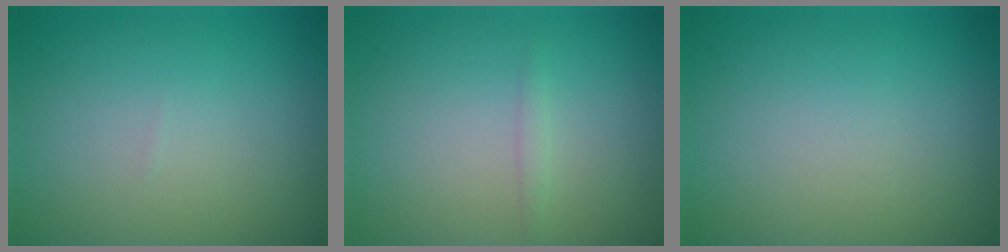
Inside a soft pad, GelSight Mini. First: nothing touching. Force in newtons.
{"total": 0.7, "press": 0.7, "slide": 0.0}
{"total": 0.0}